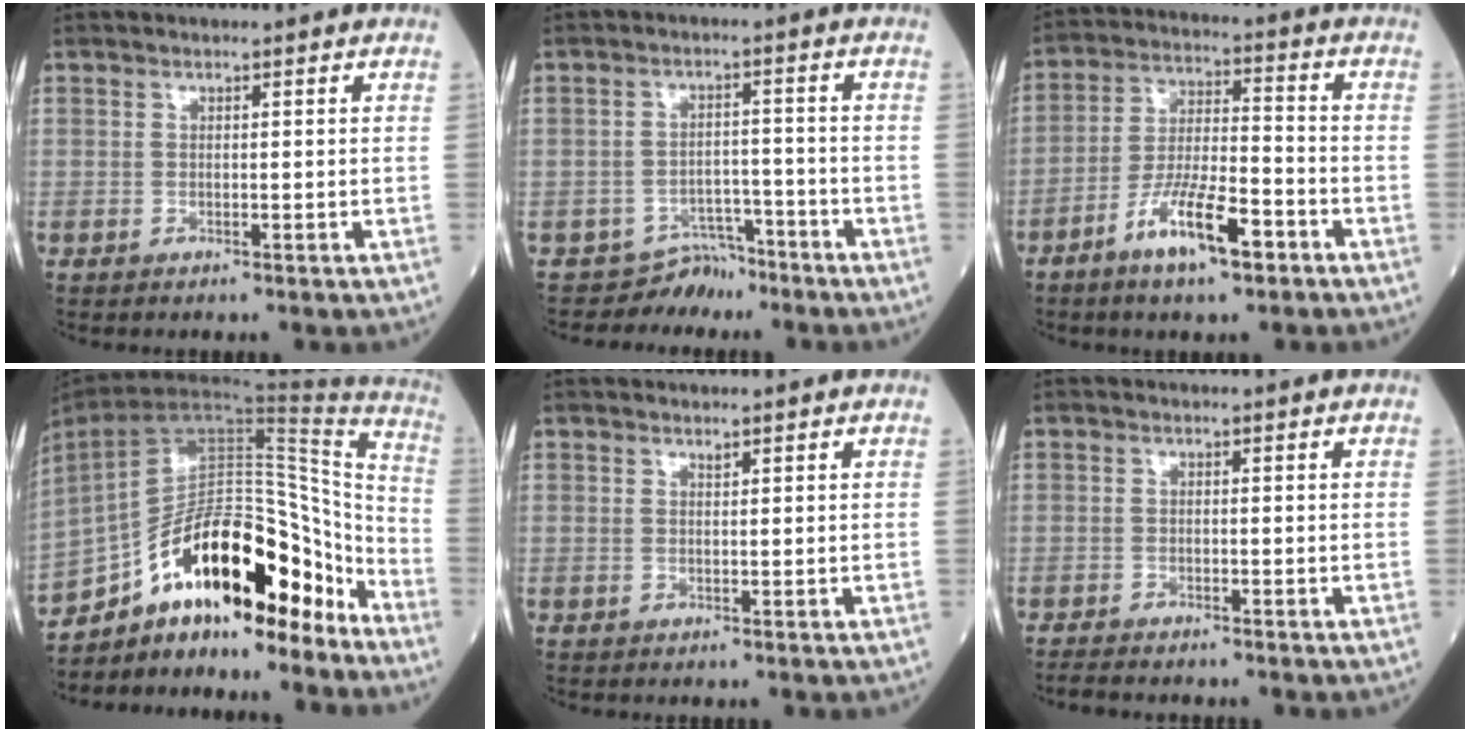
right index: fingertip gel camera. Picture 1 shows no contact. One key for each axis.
{"total": 3.8, "fx": -3.3, "fy": 1.5, "fz": -0.9, "tx": 0.017, "ty": 0.017, "tz": -0.051}
{"total": 10.2, "fx": -5.6, "fy": 2.0, "fz": 8.2, "tx": -0.160, "ty": -0.005, "tz": -0.104}
{"total": 23.6, "fx": -16.0, "fy": 7.9, "fz": 15.6, "tx": -0.261, "ty": 0.033, "tz": -0.255}
{"total": 0.6, "fx": 0.5, "fy": -0.1, "fz": 0.2, "tx": -0.009, "ty": -0.005, "tz": 0.010}
{"total": 3.5, "fx": -3.2, "fy": 0.4, "fz": 1.4, "tx": -0.024, "ty": -0.009, "tz": -0.049}